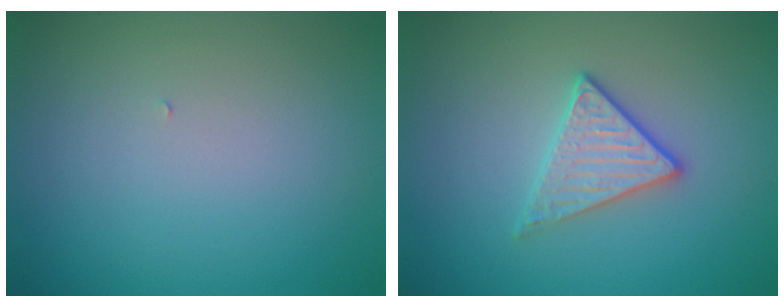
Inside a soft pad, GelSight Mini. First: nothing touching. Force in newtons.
{"total": 2.7, "press": 2.4, "slide": 1.2}